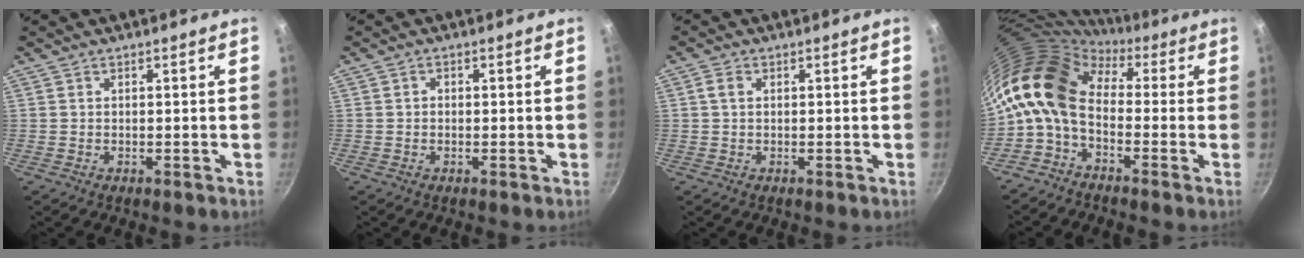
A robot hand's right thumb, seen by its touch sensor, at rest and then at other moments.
{"total": 1.1, "force": [0.0, 0.9, 0.5], "torque": [-0.008, 0.006, -0.001]}
{"total": 2.0, "force": [0.5, 1.4, 1.3], "torque": [-0.023, 0.003, 0.008]}
{"total": 14.1, "force": [-0.2, 9.2, 10.7], "torque": [-0.194, 0.032, -0.027]}